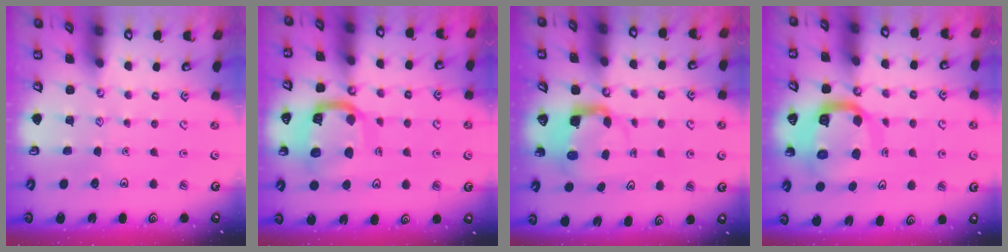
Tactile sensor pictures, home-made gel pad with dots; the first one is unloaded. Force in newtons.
{"total": 15.1, "press": 15.0, "slide": 1.2}
{"total": 3.9, "press": 3.9, "slide": 0.2}
{"total": 13.8, "press": 13.8, "slide": 1.5}